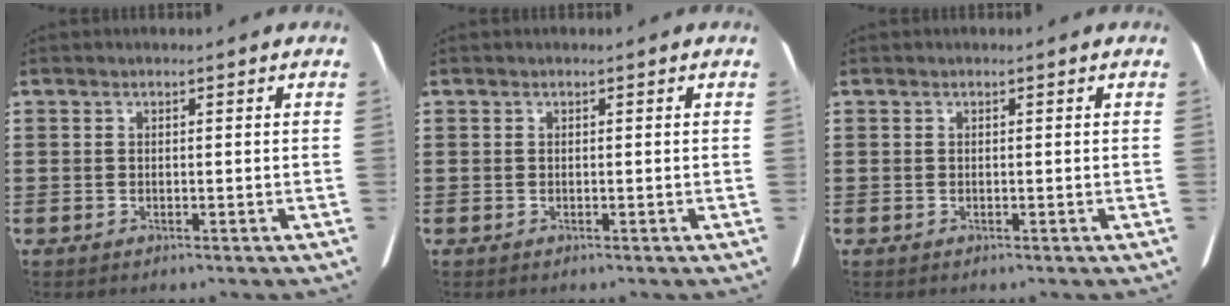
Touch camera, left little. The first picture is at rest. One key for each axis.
{"total": 0.0}
{"total": 0.0}